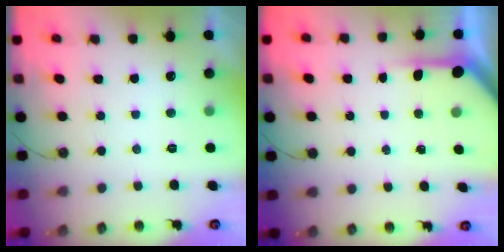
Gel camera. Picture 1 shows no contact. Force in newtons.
{"total": 4.8, "press": 4.8, "slide": 0.2}